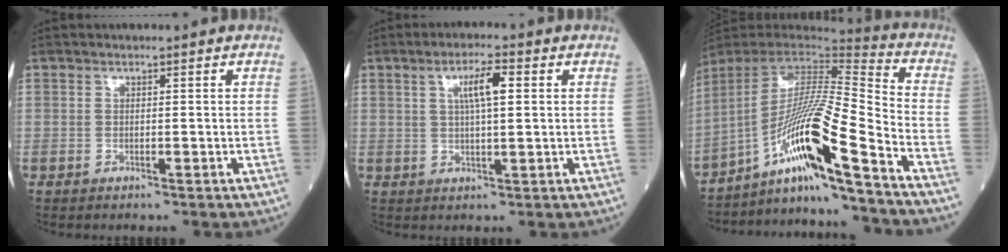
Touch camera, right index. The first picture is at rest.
{"total": 5.3, "force": [1.6, 0.8, 4.9], "torque": [-0.090, 0.007, 0.029]}
{"total": 17.2, "force": [-10.8, -1.7, 13.3], "torque": [-0.252, -0.004, -0.199]}